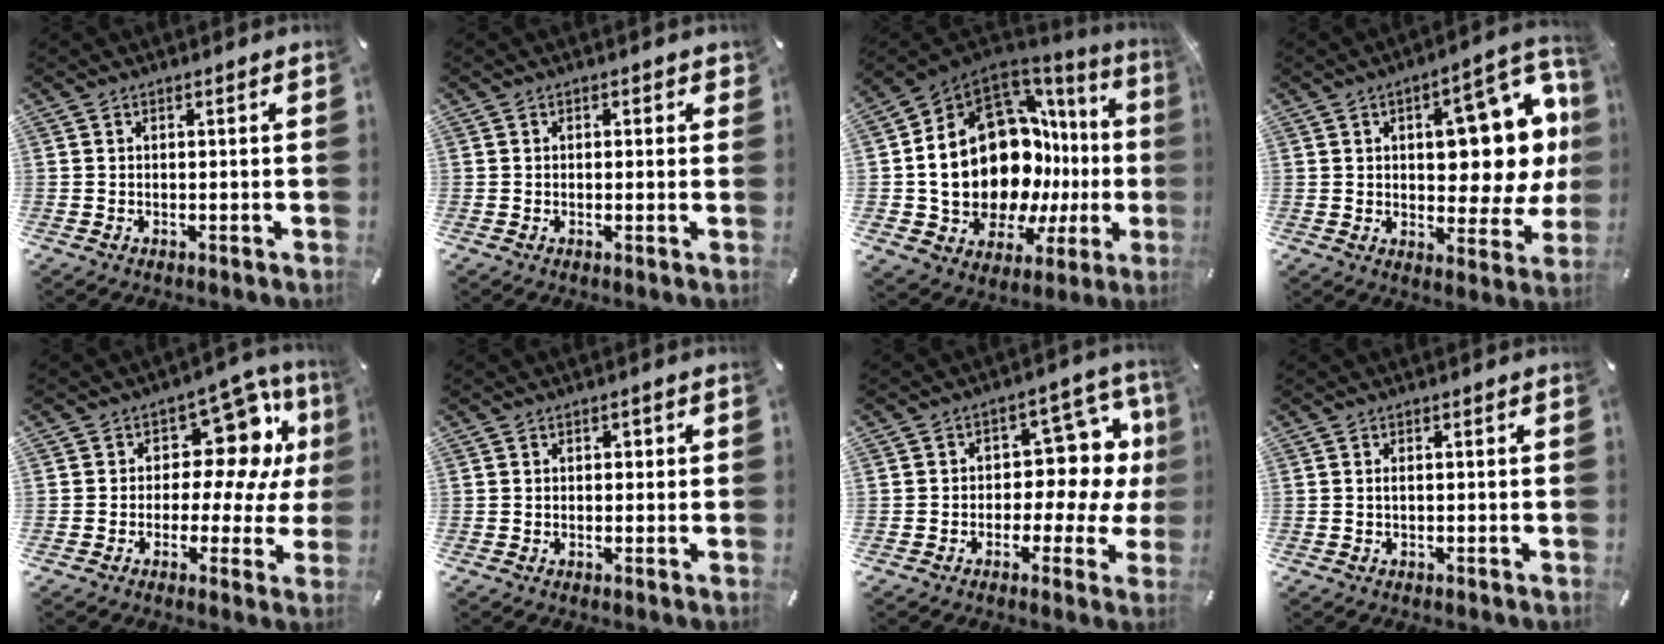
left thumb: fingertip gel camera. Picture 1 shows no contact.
{"total": 0.9, "force": [0.0, 0.7, 0.5], "torque": [0.006, -0.002, -0.005]}
{"total": 25.0, "force": [1.4, 16.9, 18.3], "torque": [-0.320, -0.066, 0.071]}
{"total": 19.1, "force": [4.2, 9.4, 16.0], "torque": [-0.197, -0.029, 0.066]}
{"total": 13.1, "force": [4.9, 8.3, 8.9], "torque": [-0.122, -0.037, 0.086]}
{"total": 1.1, "force": [0.0, 1.0, 0.6], "torque": [-0.004, 0.004, -0.005]}
{"total": 11.5, "force": [1.8, 8.0, 8.0], "torque": [-0.098, -0.021, 0.033]}
{"total": 0.8, "force": [-0.2, 0.3, 0.7], "torque": [-0.015, -0.001, -0.003]}